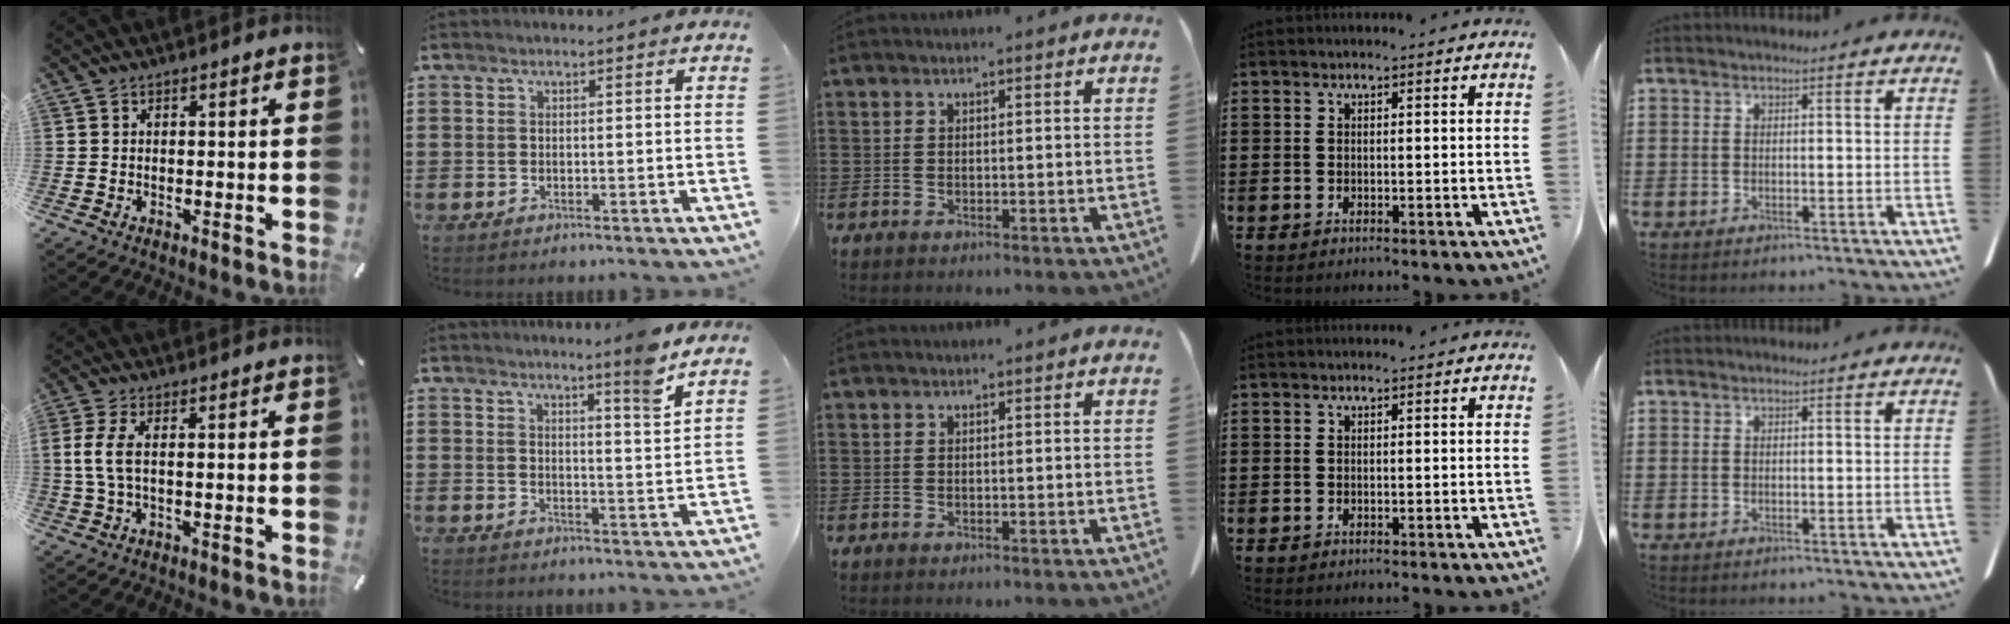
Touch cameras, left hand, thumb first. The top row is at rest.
{"thumb": {"total": 5.4, "force": [0.4, 1.9, 5.1], "torque": [-0.116, -0.004, 0.002]}, "index": {"total": 5.3, "force": [4.4, -0.8, 2.8], "torque": [-0.051, -0.023, 0.071]}}